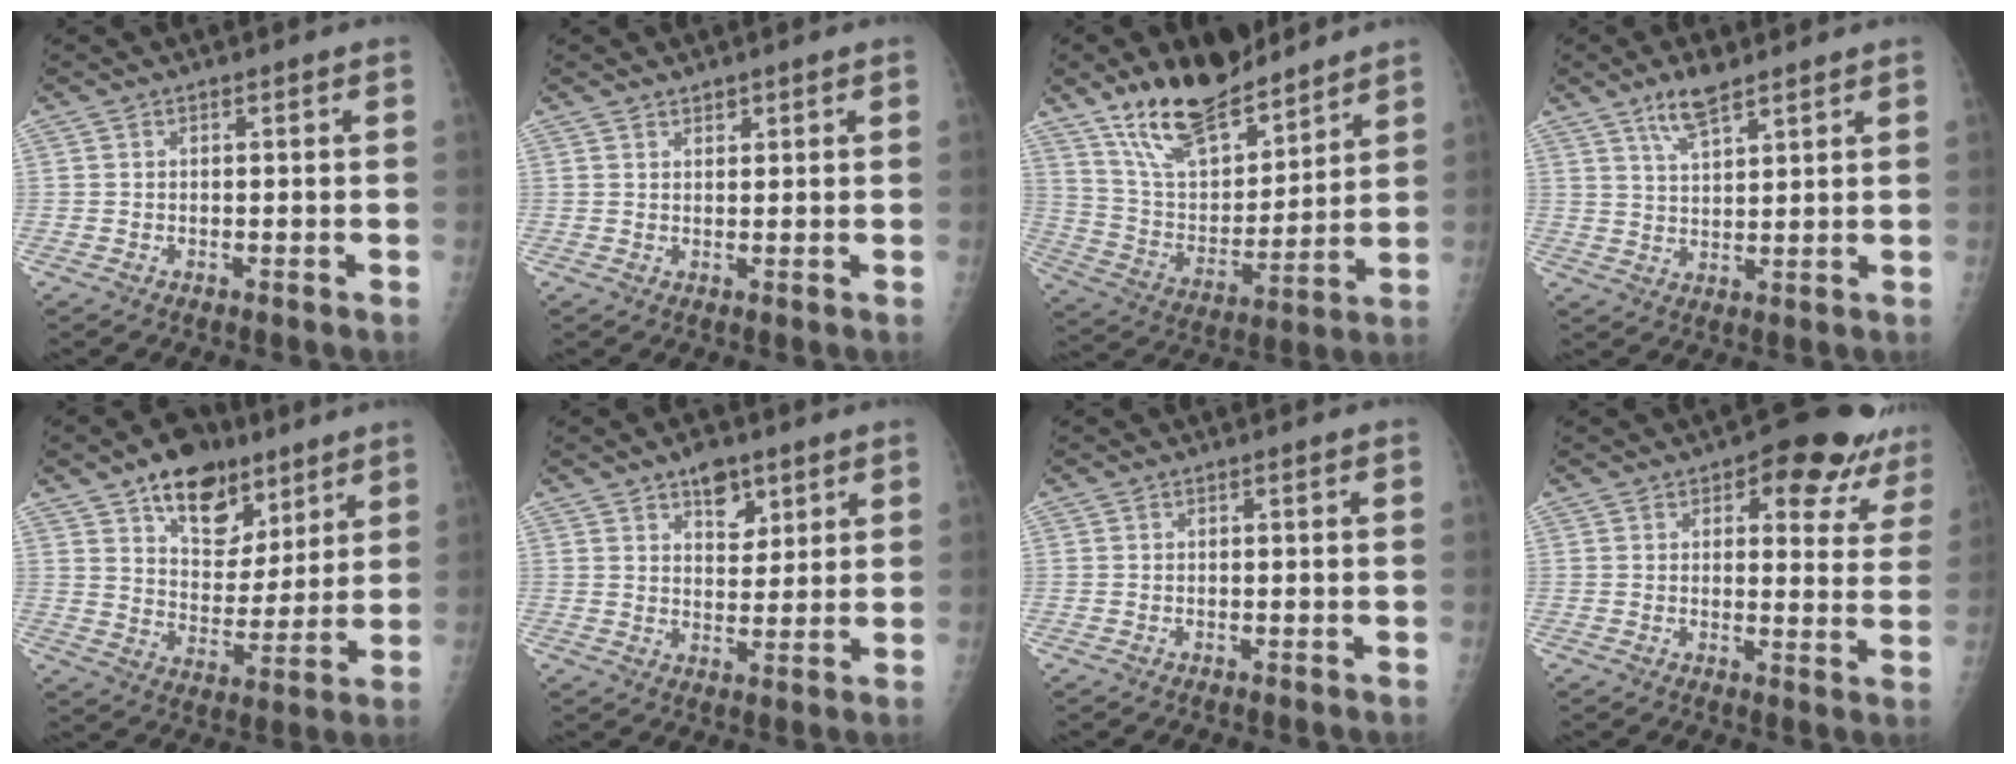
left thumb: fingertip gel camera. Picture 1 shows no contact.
{"total": 1.5, "force": [1.3, 0.7, 0.5], "torque": [0.002, -0.008, 0.019]}
{"total": 19.3, "force": [14.5, 7.8, 10.1], "torque": [-0.129, -0.077, 0.263]}
{"total": 6.6, "force": [4.7, 2.1, 4.2], "torque": [-0.067, -0.024, 0.089]}
{"total": 15.0, "force": [9.4, 9.1, 7.4], "torque": [-0.066, -0.050, 0.153]}
{"total": 6.6, "force": [4.1, 3.7, 3.6], "torque": [-0.025, -0.023, 0.063]}
{"total": 0.0}
{"total": 13.7, "force": [9.1, 6.4, 8.1], "torque": [-0.030, -0.038, 0.088]}